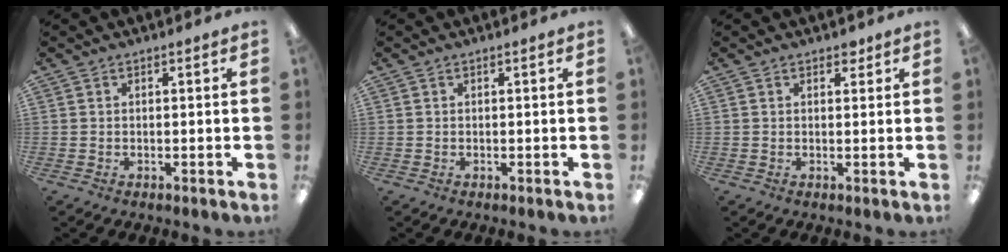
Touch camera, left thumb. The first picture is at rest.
{"total": 0.0}
{"total": 1.8, "force": [1.3, 1.1, 0.7], "torque": [0.002, -0.004, 0.020]}